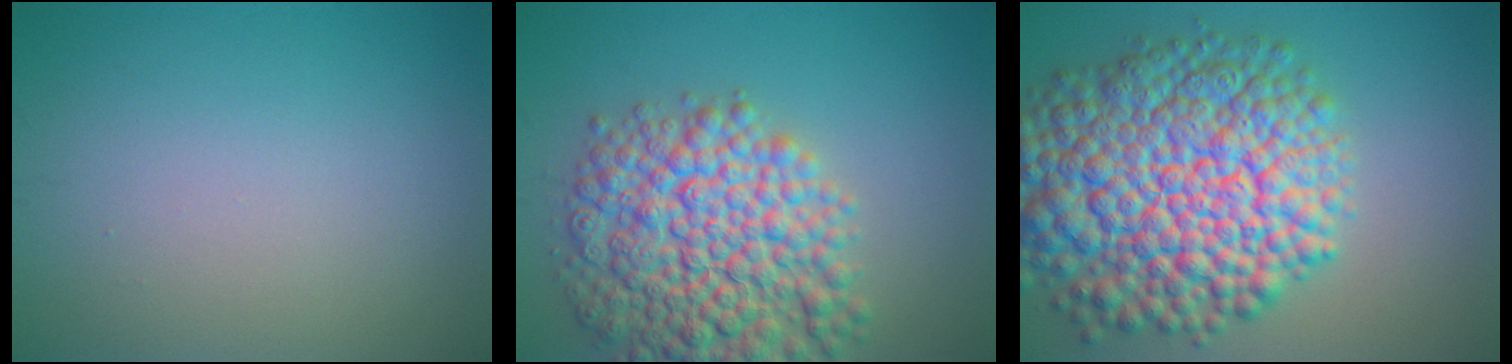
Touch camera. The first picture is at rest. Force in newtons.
{"total": 10.4, "press": 10.4, "slide": 0.4}
{"total": 14.4, "press": 14.3, "slide": 0.5}